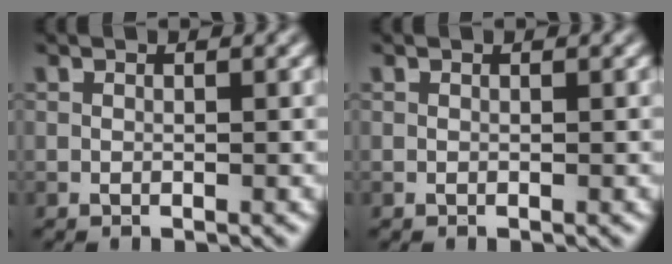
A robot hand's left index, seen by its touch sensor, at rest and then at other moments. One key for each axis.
{"total": 0.0}